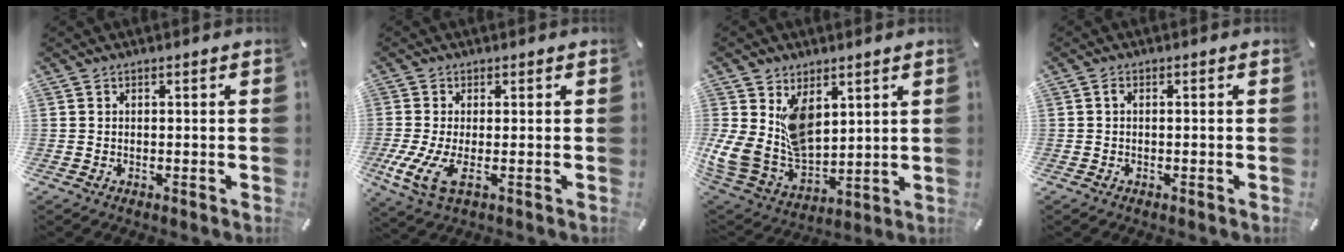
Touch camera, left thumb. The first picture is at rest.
{"total": 7.4, "force": [-1.2, 2.7, 6.8], "torque": [-0.159, -0.025, -0.021]}
{"total": 14.7, "force": [4.6, 10.8, 8.9], "torque": [-0.192, -0.035, 0.092]}
{"total": 0.9, "force": [-0.2, 0.4, 0.8], "torque": [-0.016, 0.002, -0.005]}